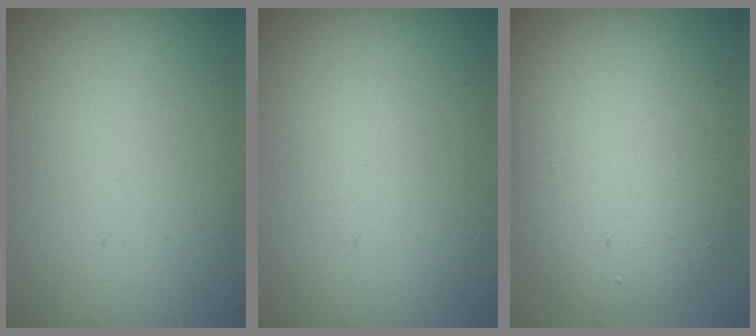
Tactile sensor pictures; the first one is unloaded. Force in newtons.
{"total": 0.5, "press": 0.5, "slide": 0.0}
{"total": 7.1, "press": 7.1, "slide": 0.6}